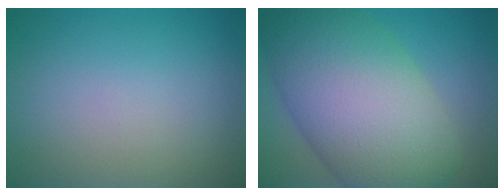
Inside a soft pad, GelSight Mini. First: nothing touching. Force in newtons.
{"total": 14.0, "press": 14.0, "slide": 0.2}